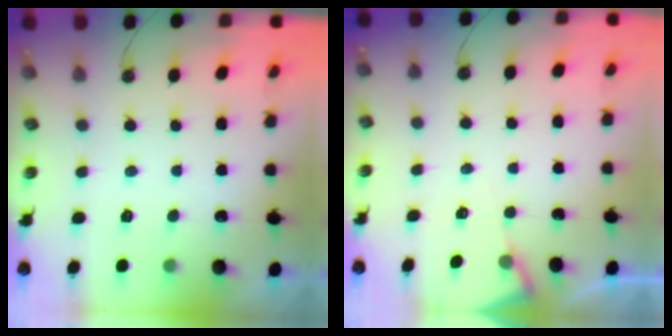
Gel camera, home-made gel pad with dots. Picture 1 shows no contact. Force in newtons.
{"total": 4.7, "press": 4.6, "slide": 0.6}